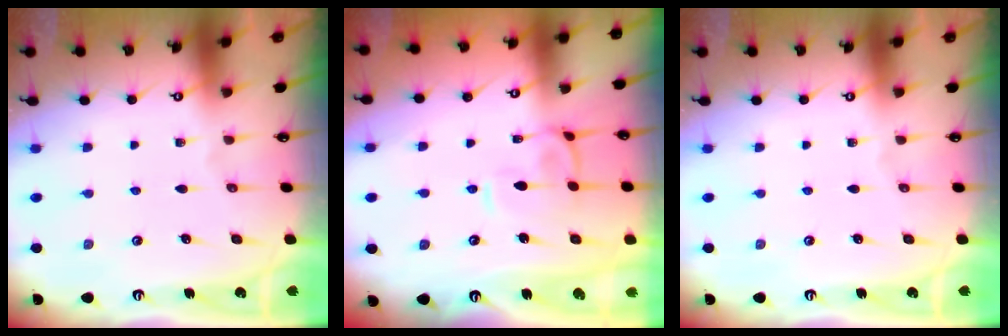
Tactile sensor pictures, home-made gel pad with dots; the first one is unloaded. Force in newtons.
{"total": 1.1, "press": 0.9, "slide": 0.7}
{"total": 0.0}